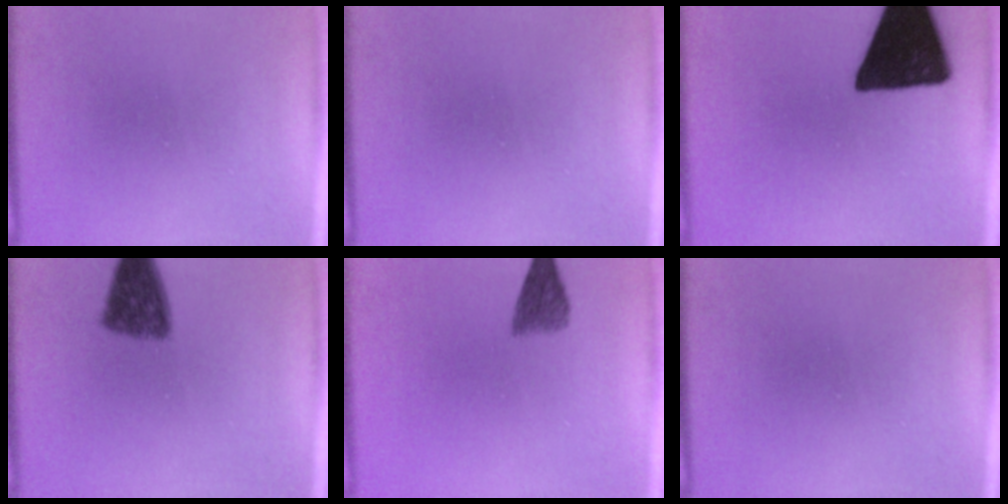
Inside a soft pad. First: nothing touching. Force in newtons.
{"total": 0.0}
{"total": 17.6}
{"total": 7.2}
{"total": 3.9}
{"total": 0.0}